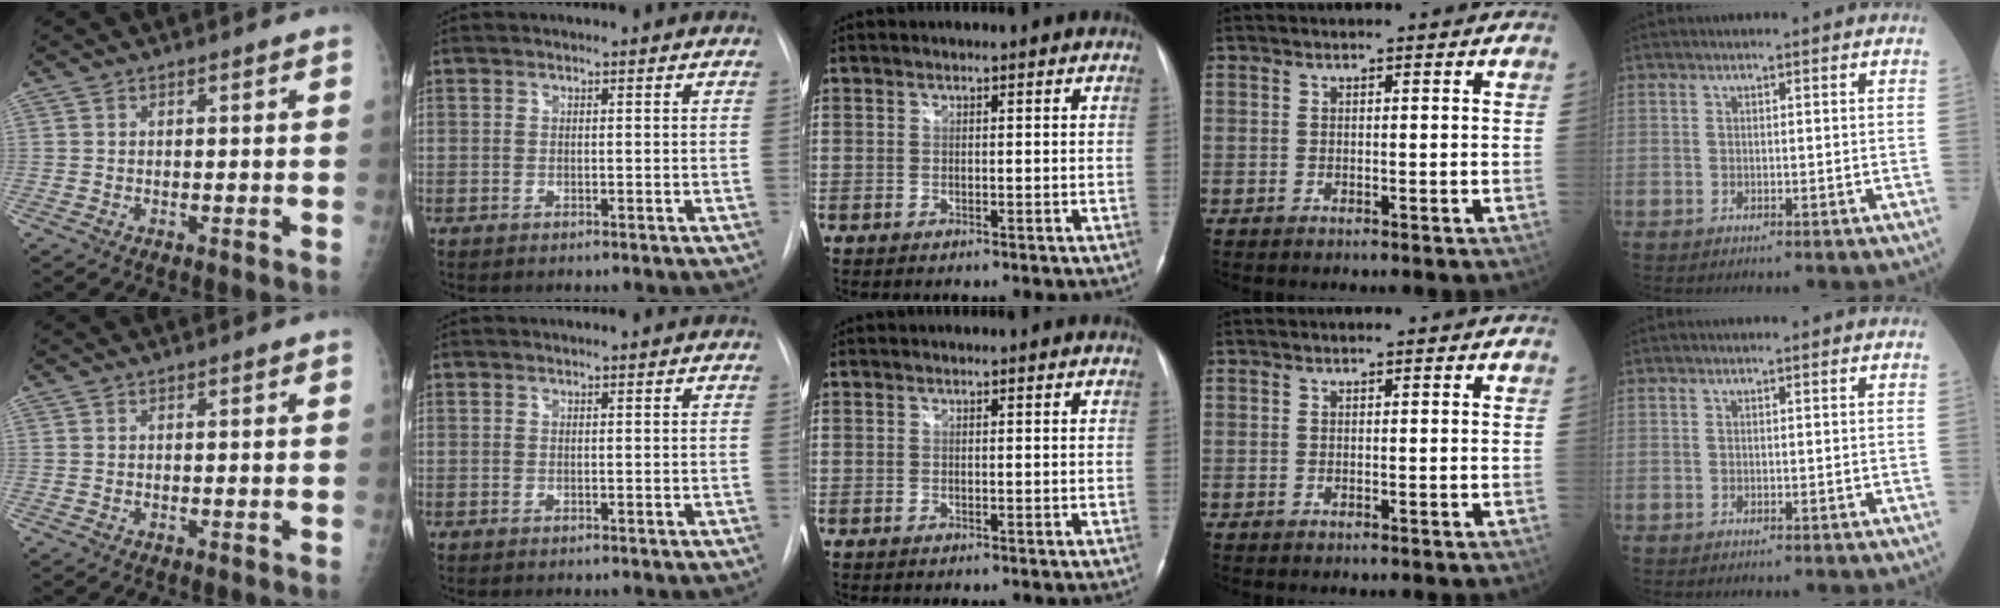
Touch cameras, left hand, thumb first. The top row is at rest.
{}